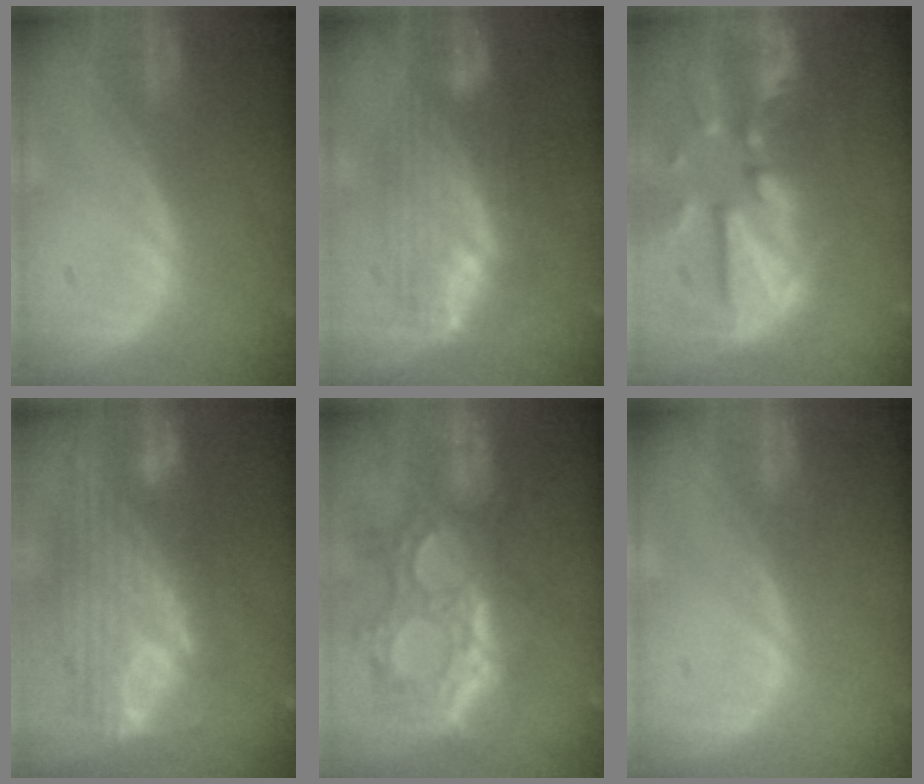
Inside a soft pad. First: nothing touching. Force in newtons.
{"total": 7.8, "press": 7.8, "slide": 0.2}
{"total": 12.3, "press": 10.6, "slide": 6.1}
{"total": 12.1, "press": 10.3, "slide": 6.5}
{"total": 12.0, "press": 10.7, "slide": 5.3}
{"total": 0.0}